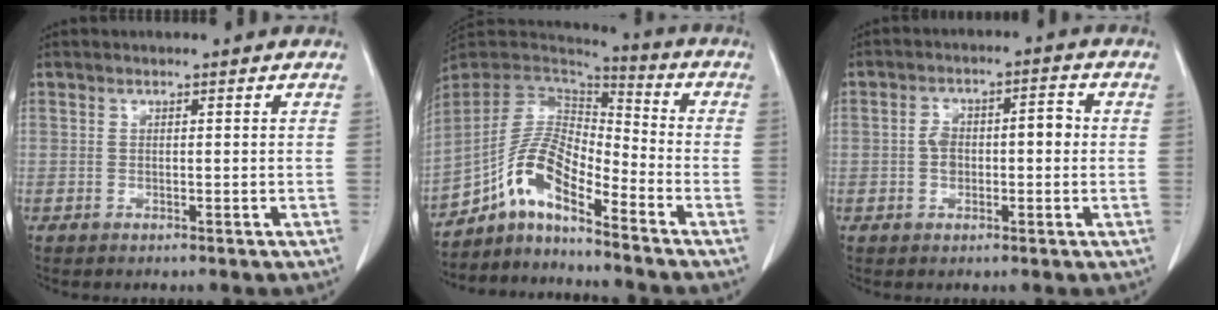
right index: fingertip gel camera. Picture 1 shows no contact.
{"total": 10.8, "force": [-6.9, 2.7, 7.9], "torque": [-0.159, 0.025, -0.128]}
{"total": 5.8, "force": [-0.2, 3.0, 5.0], "torque": [-0.093, 0.031, -0.003]}